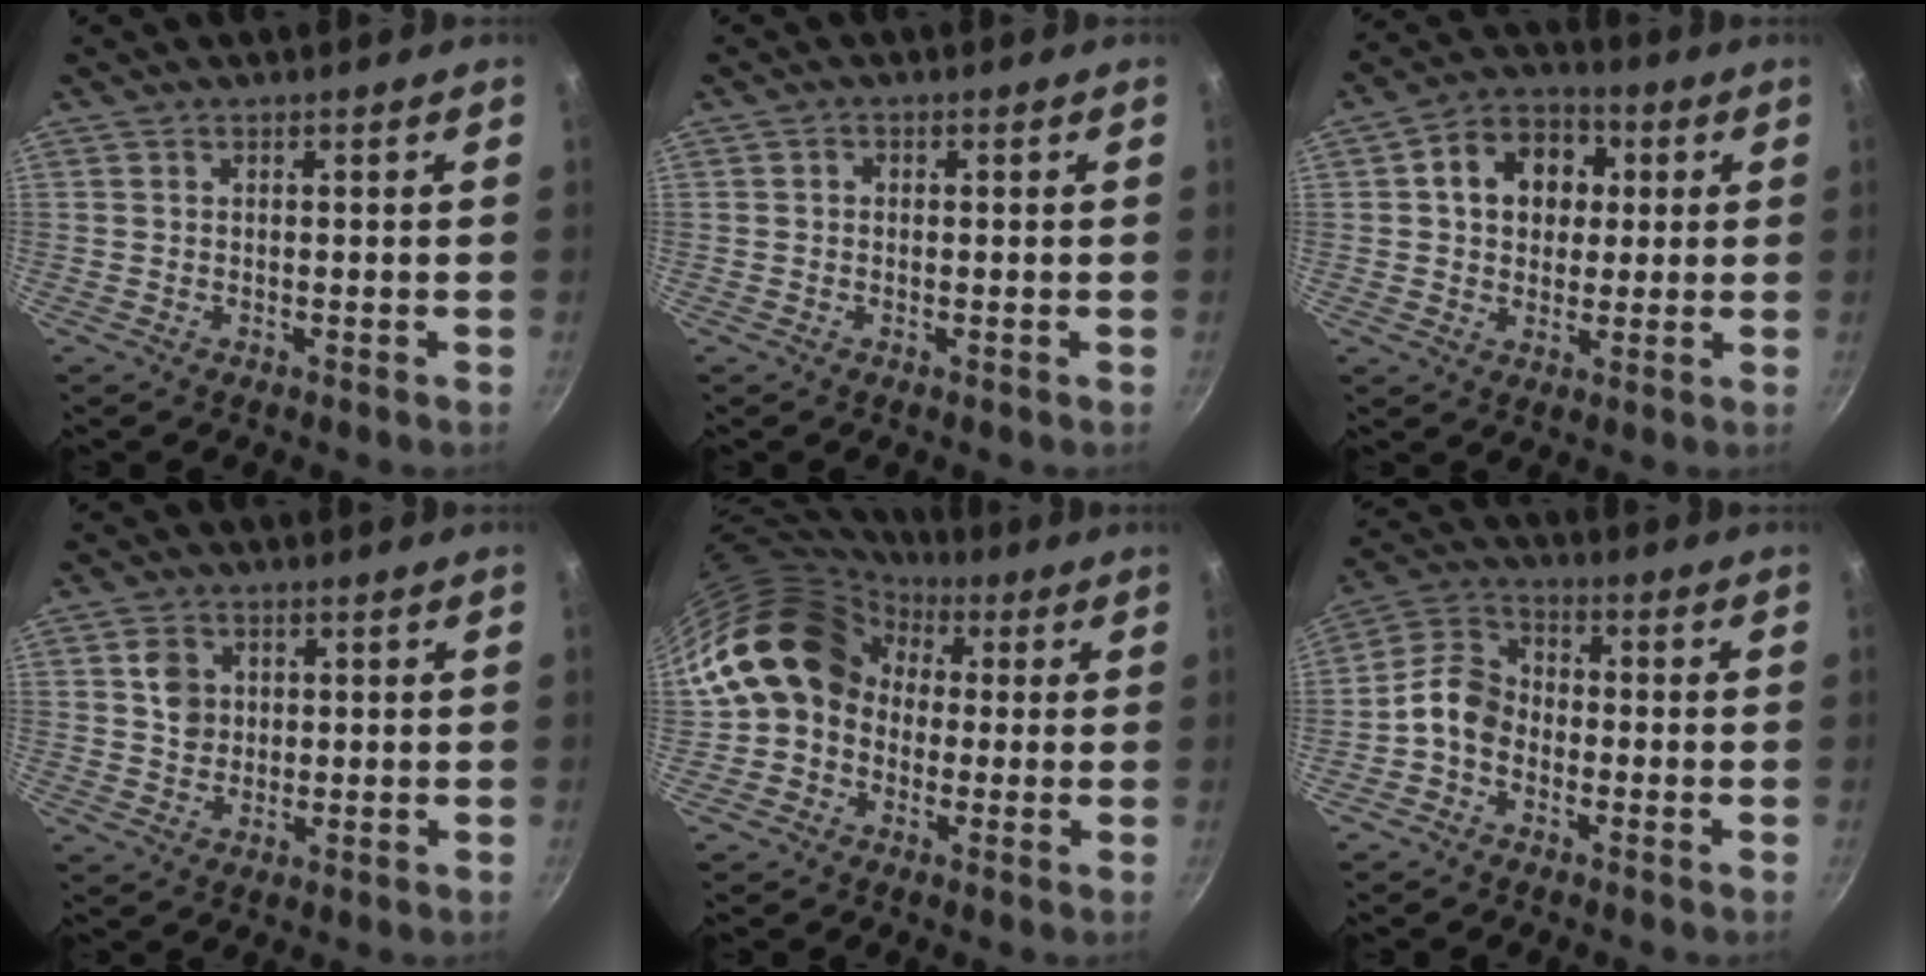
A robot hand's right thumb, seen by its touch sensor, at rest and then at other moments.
{"total": 1.1, "force": [0.1, 0.9, 0.5], "torque": [-0.007, 0.007, -0.001]}
{"total": 12.2, "force": [2.6, 9.6, 7.0], "torque": [-0.076, 0.016, 0.027]}
{"total": 4.9, "force": [1.1, 4.1, 2.4], "torque": [-0.023, 0.001, 0.018]}
{"total": 13.5, "force": [1.7, 11.3, 7.2], "torque": [-0.090, 0.029, 0.010]}
{"total": 7.6, "force": [-2.5, 5.5, 4.5], "torque": [-0.075, 0.038, -0.071]}